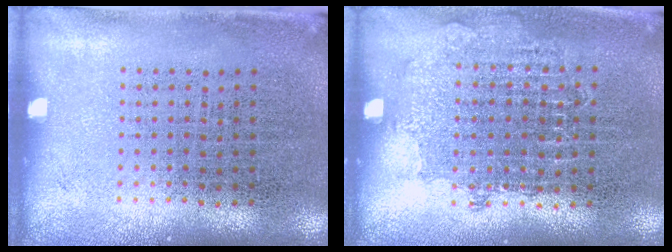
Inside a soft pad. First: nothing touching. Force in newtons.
{"total": 0.8, "press": 0.8, "slide": 0.3}